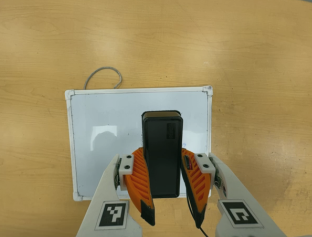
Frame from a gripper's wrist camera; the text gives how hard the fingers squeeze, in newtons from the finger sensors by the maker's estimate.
{"total": 9.3, "left": 8.3, "right": 10.3}